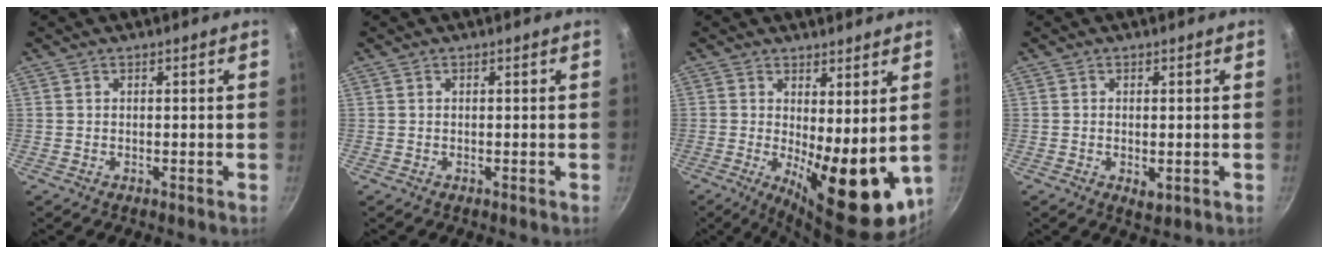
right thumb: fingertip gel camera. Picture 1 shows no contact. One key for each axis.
{"total": 0.0}
{"total": 14.4, "fx": 0.2, "fy": 5.4, "fz": 13.3, "tx": -0.158, "ty": -0.025, "tz": 0.018}
{"total": 2.4, "fx": -0.4, "fy": 1.3, "fz": 1.9, "tx": -0.031, "ty": -0.008, "tz": -0.003}